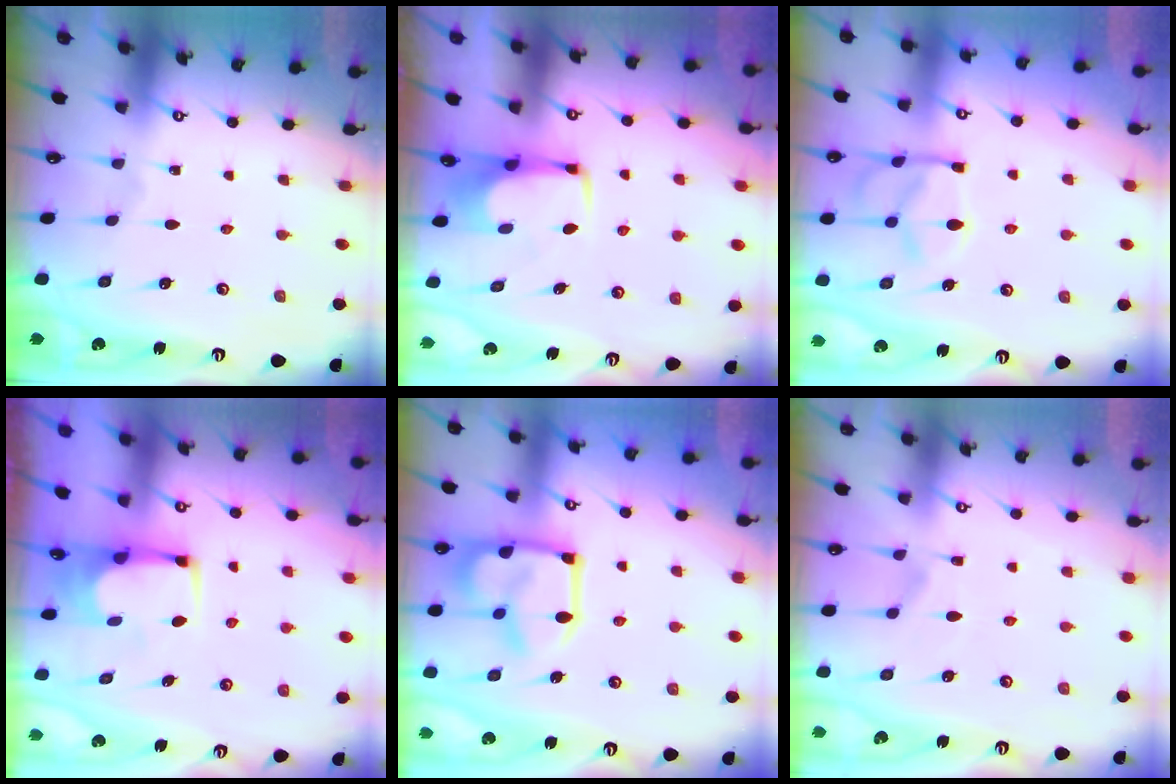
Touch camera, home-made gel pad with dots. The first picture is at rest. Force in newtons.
{"total": 1.7, "press": 1.5, "slide": 0.7}
{"total": 9.4, "press": 9.3, "slide": 1.5}
{"total": 2.1, "press": 2.1, "slide": 0.1}
{"total": 13.8, "press": 13.8, "slide": 1.2}
{"total": 6.4, "press": 6.3, "slide": 1.3}